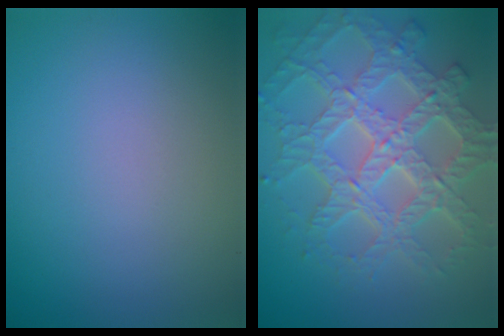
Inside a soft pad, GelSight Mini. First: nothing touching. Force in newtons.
{"total": 7.8, "press": 5.8, "slide": 5.3}